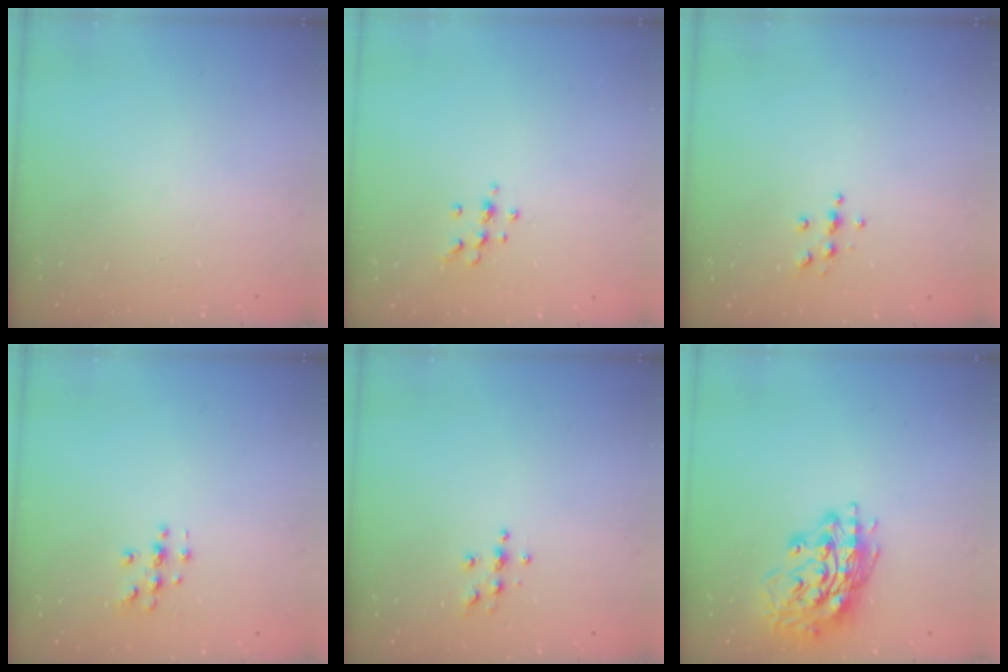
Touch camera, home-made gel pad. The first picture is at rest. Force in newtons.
{"total": 7.1, "press": 7.0, "slide": 1.3}
{"total": 3.9, "press": 3.8, "slide": 0.4}
{"total": 3.6, "press": 3.6, "slide": 0.5}
{"total": 4.0, "press": 3.9, "slide": 0.4}
{"total": 16.3, "press": 16.1, "slide": 2.8}